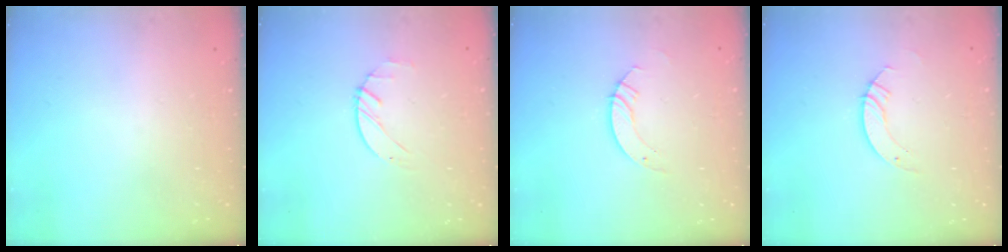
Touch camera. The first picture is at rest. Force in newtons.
{"total": 1.2, "press": 1.2, "slide": 0.2}
{"total": 3.5, "press": 3.5, "slide": 0.3}
{"total": 3.5, "press": 3.5, "slide": 0.3}